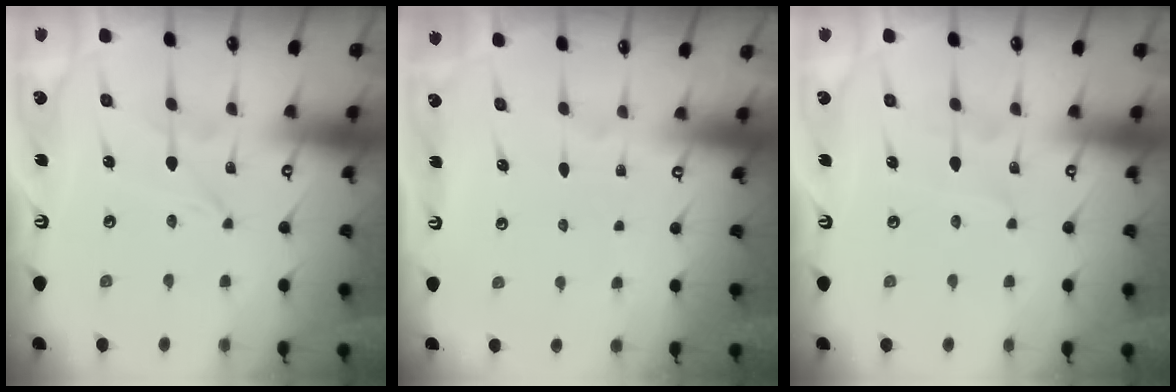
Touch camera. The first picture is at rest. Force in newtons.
{"total": 0.0}
{"total": 2.2, "press": 2.2, "slide": 0.3}